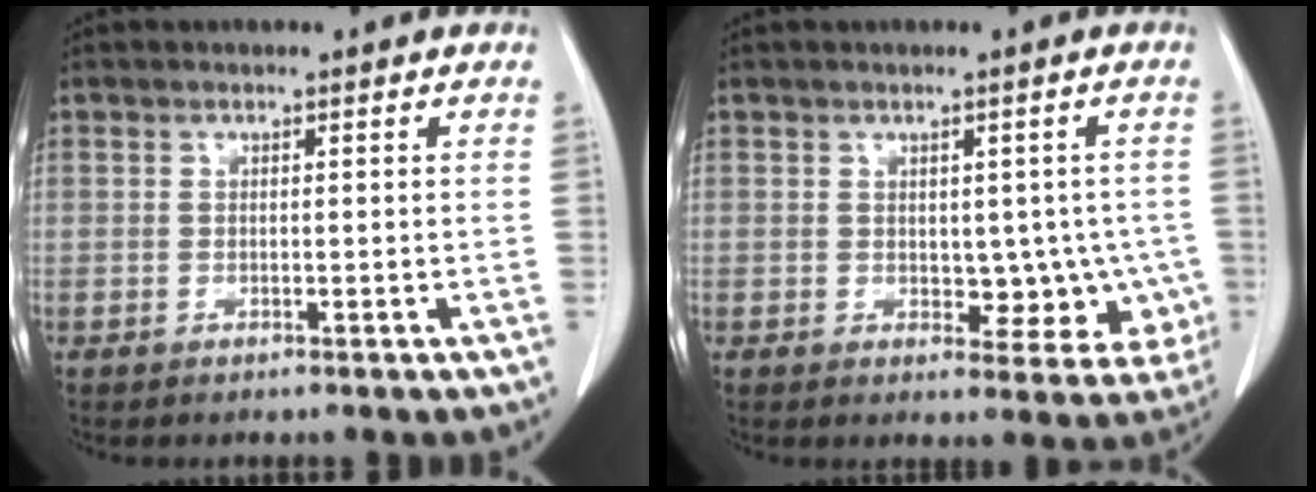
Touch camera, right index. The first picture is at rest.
{"total": 6.7, "force": [-0.6, 4.2, 5.1], "torque": [-0.036, 0.010, 0.003]}